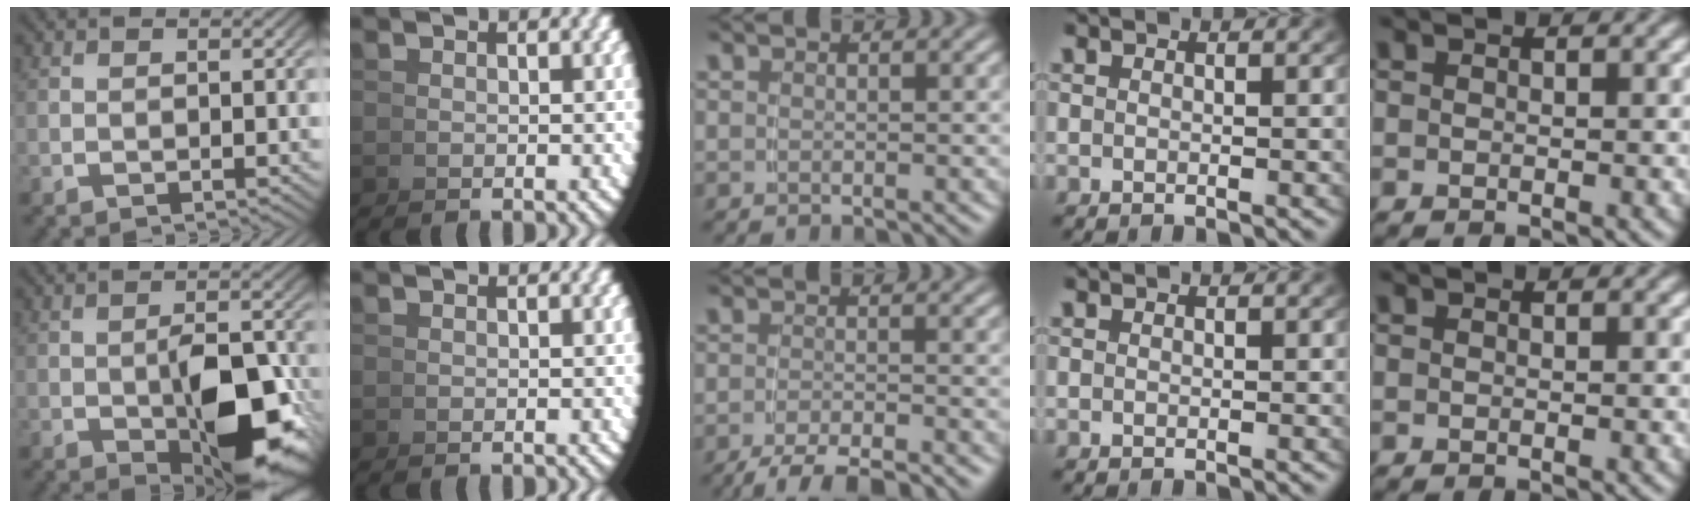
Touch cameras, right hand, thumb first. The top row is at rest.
{"thumb": {"total": 10.3, "force": [-2.5, 5.4, 8.5], "torque": [-0.131, -0.039, -0.017]}, "middle": {"total": 5.5, "force": [-4.9, 1.1, 2.3], "torque": [-0.027, -0.010, -0.071]}}